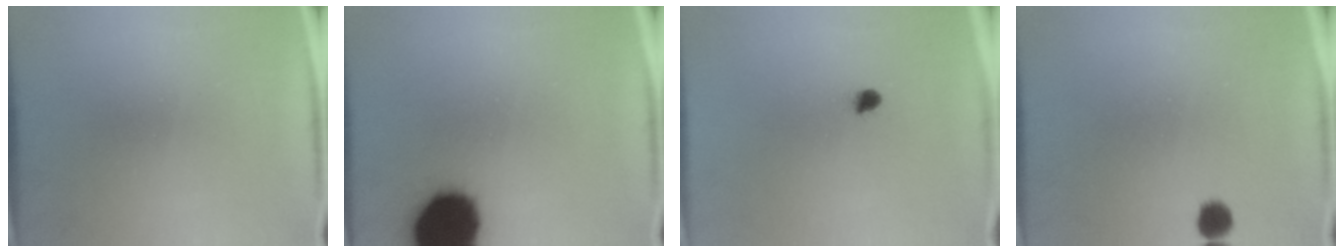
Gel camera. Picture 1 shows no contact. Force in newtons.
{"total": 17.7}
{"total": 1.8}
{"total": 3.1}